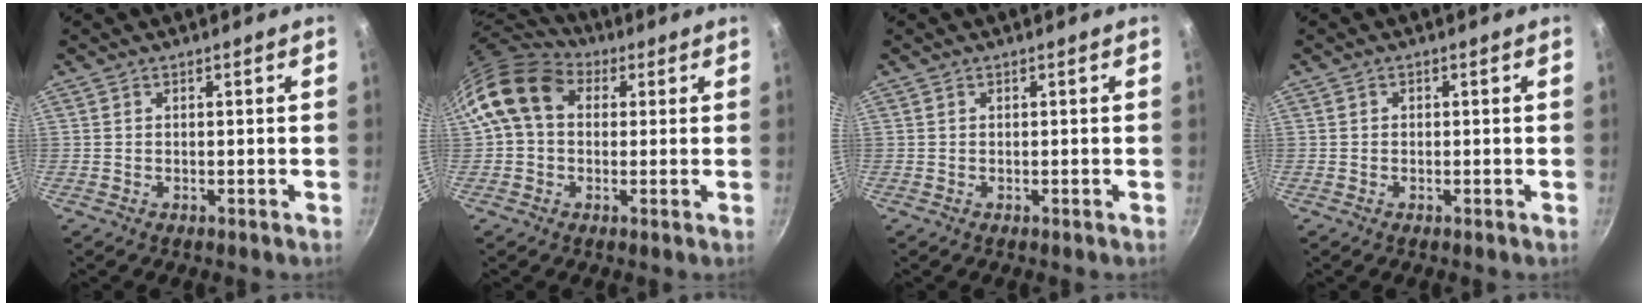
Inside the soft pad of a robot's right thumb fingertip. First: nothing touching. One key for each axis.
{"total": 13.0, "fx": 2.8, "fy": 9.7, "fz": 8.1, "tx": -0.136, "ty": 0.025, "tz": 0.032}
{"total": 0.0}
{"total": 0.5, "fx": -0.1, "fy": 0.5, "fz": 0.1, "tx": 0.000, "ty": 0.003, "tz": -0.002}